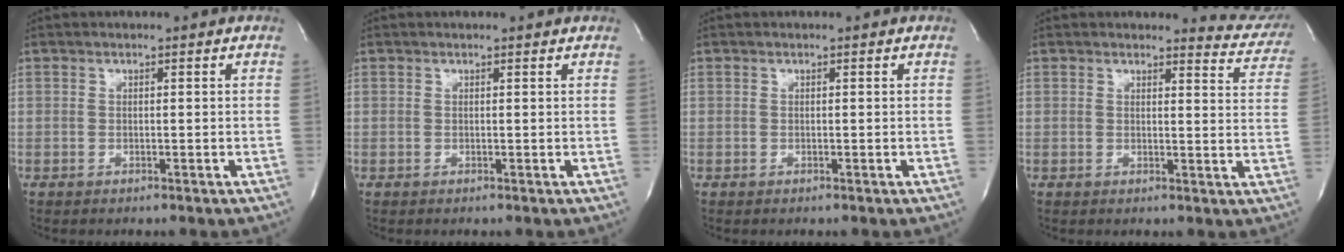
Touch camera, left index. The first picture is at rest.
{"total": 0.8, "force": [0.8, 0.2, -0.1], "torque": [-0.007, 0.002, 0.004]}
{"total": 0.0}
{"total": 6.6, "force": [6.5, 1.0, -0.8], "torque": [0.023, -0.061, 0.042]}